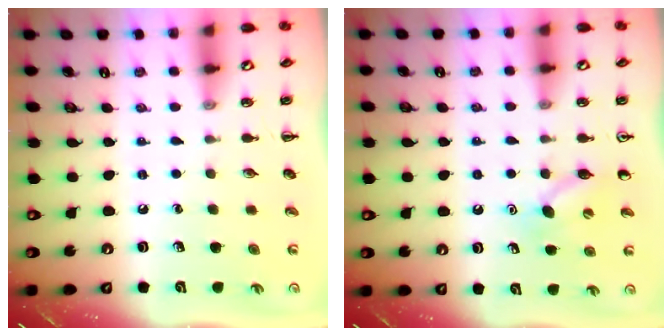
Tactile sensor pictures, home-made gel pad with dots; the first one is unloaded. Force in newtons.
{"total": 7.9, "press": 7.7, "slide": 1.4}